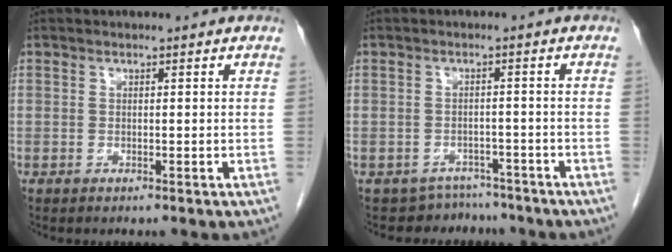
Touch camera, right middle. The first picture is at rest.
{"total": 5.0, "force": [-4.5, 1.9, -1.3], "torque": [0.020, 0.022, -0.060]}